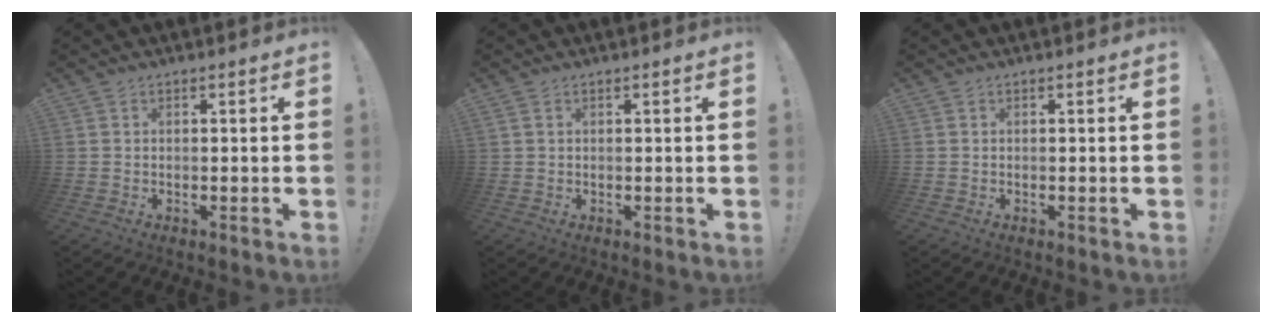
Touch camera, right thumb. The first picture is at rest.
{"total": 0.9, "force": [0.5, 0.3, 0.6], "torque": [-0.019, 0.004, 0.011]}
{"total": 0.0}